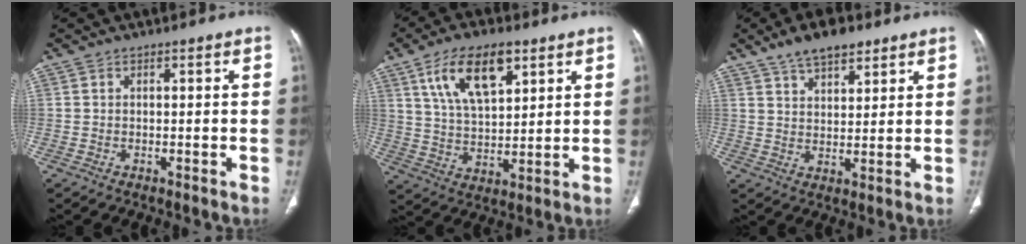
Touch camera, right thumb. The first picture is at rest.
{"total": 13.5, "force": [6.9, 6.2, 9.8], "torque": [-0.152, -0.020, 0.130]}
{"total": 9.1, "force": [6.3, 4.1, 5.2], "torque": [-0.065, -0.025, 0.108]}